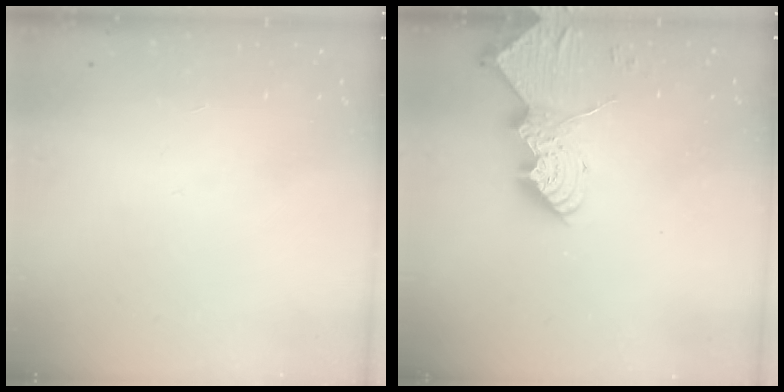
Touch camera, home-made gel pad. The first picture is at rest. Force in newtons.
{"total": 13.0, "press": 12.9, "slide": 0.9}